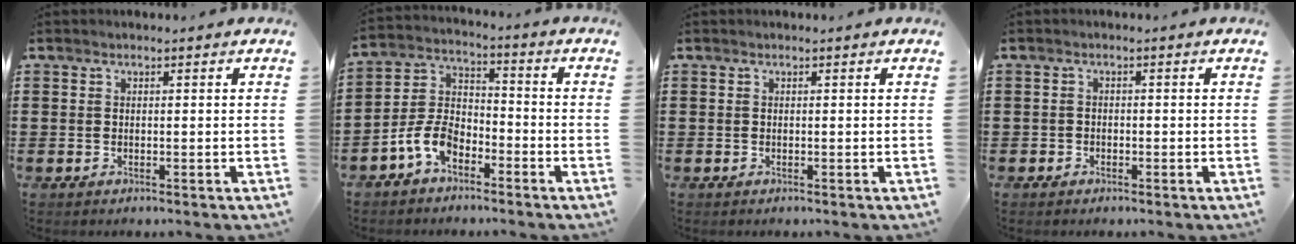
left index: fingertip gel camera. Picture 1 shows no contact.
{"total": 7.2, "force": [-4.4, 3.9, 4.1], "torque": [-0.113, 0.004, -0.093]}
{"total": 0.0}
{"total": 1.0, "force": [-0.8, 0.6, 0.0], "torque": [-0.003, 0.003, -0.019]}